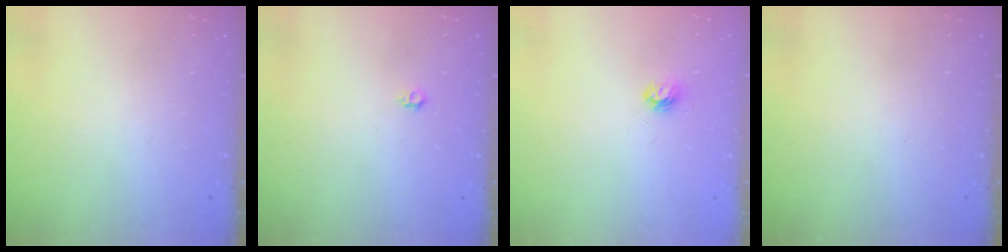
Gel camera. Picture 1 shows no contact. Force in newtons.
{"total": 4.0, "press": 4.0, "slide": 0.6}
{"total": 3.9, "press": 3.9, "slide": 0.5}
{"total": 0.0}